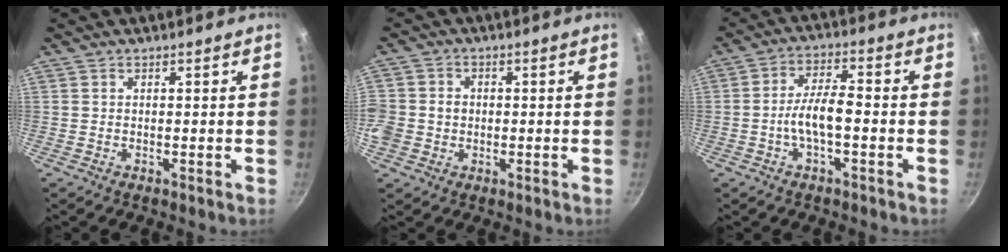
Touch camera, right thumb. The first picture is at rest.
{"total": 8.8, "force": [-1.1, 8.0, 3.5], "torque": [-0.088, 0.021, -0.026]}
{"total": 7.2, "force": [-1.8, 2.7, 6.4], "torque": [-0.115, 0.031, -0.040]}